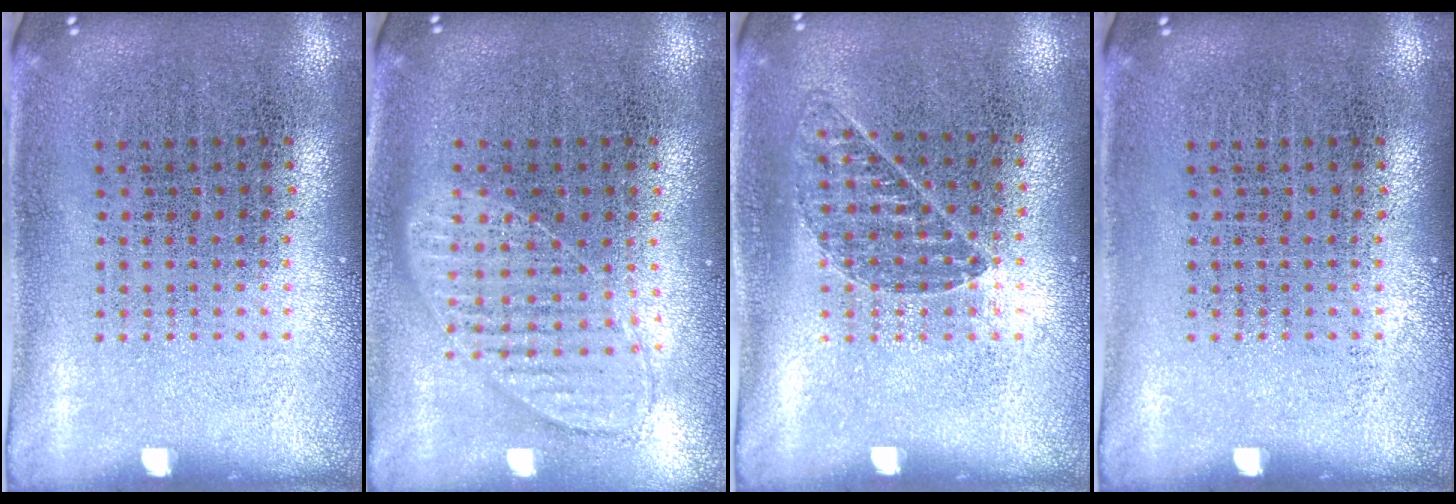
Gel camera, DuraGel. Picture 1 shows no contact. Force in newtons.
{"total": 1.0, "press": 1.0, "slide": 0.3}
{"total": 0.8, "press": 0.8, "slide": 0.2}
{"total": 0.0}